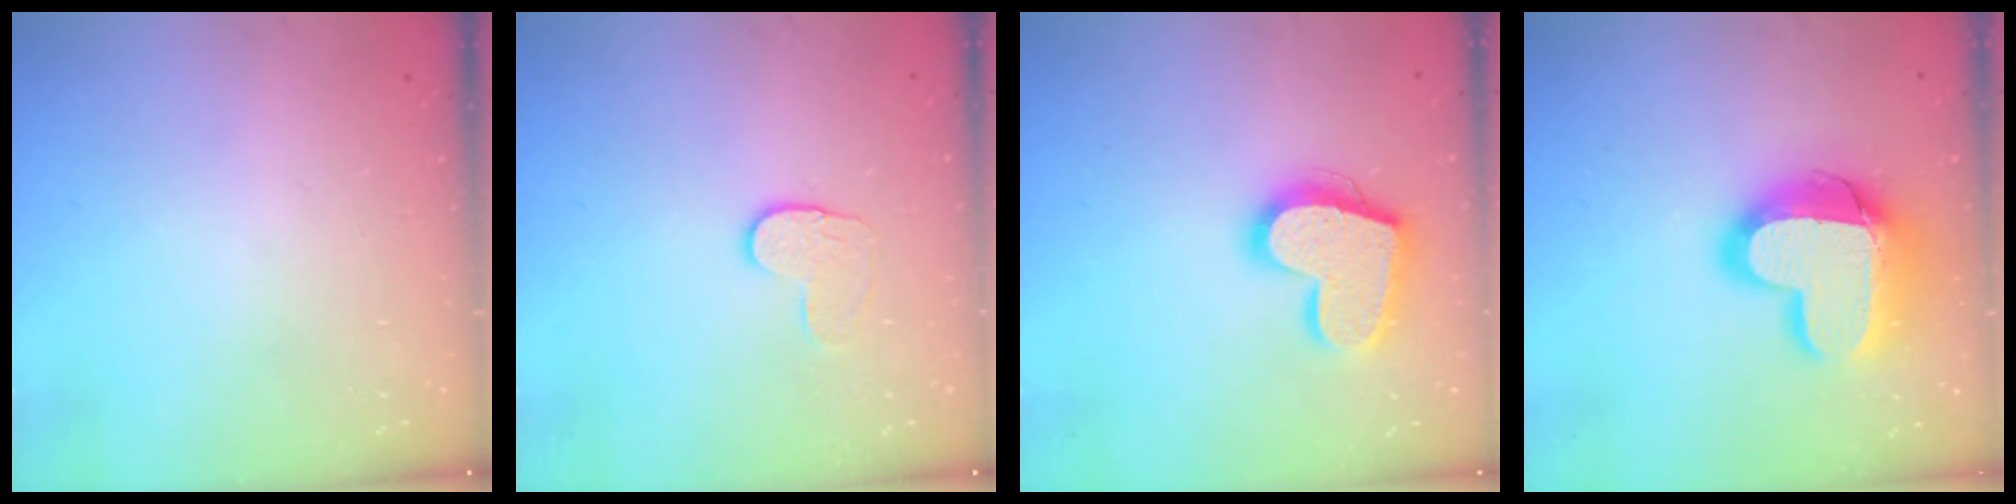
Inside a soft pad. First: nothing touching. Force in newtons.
{"total": 4.9, "press": 4.8, "slide": 0.5}
{"total": 18.7, "press": 18.6, "slide": 1.4}
{"total": 18.9, "press": 18.9, "slide": 1.2}